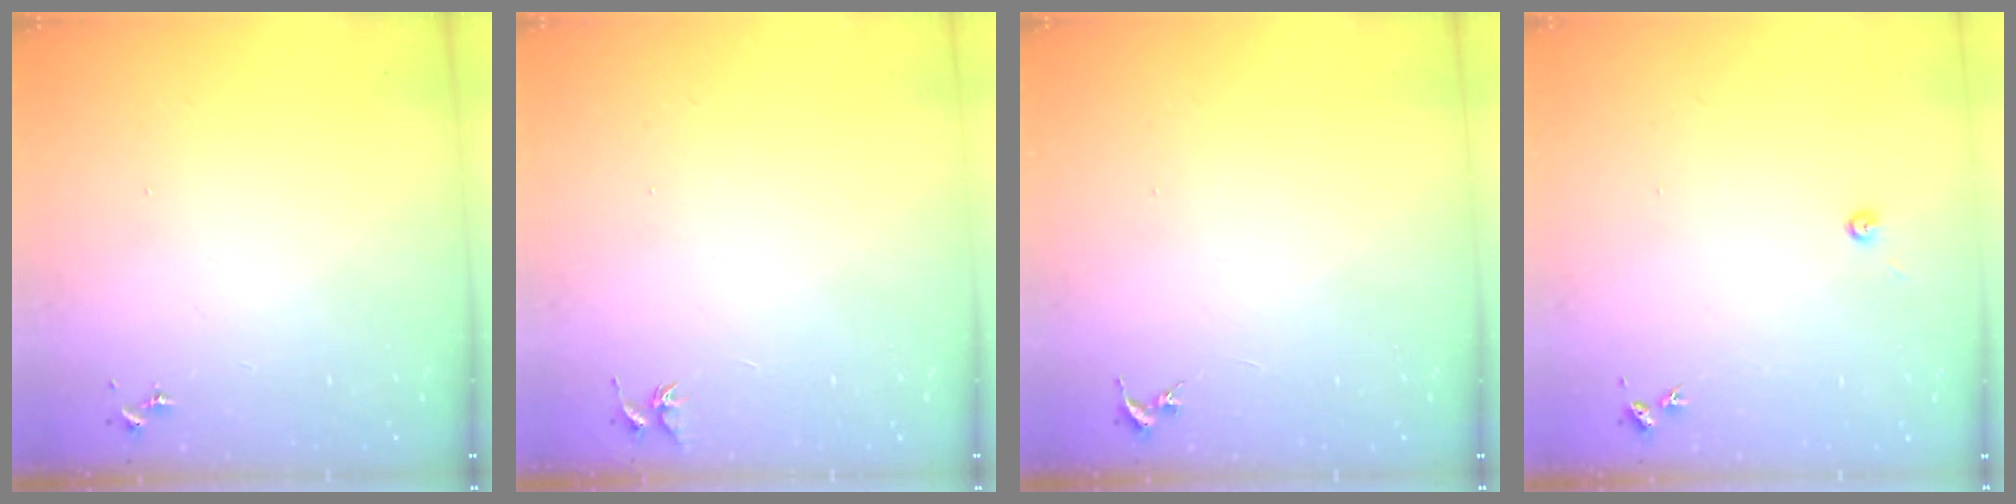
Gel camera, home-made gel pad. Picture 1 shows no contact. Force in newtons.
{"total": 3.7, "press": 3.7, "slide": 0.4}
{"total": 0.0}
{"total": 2.7, "press": 2.7, "slide": 0.2}